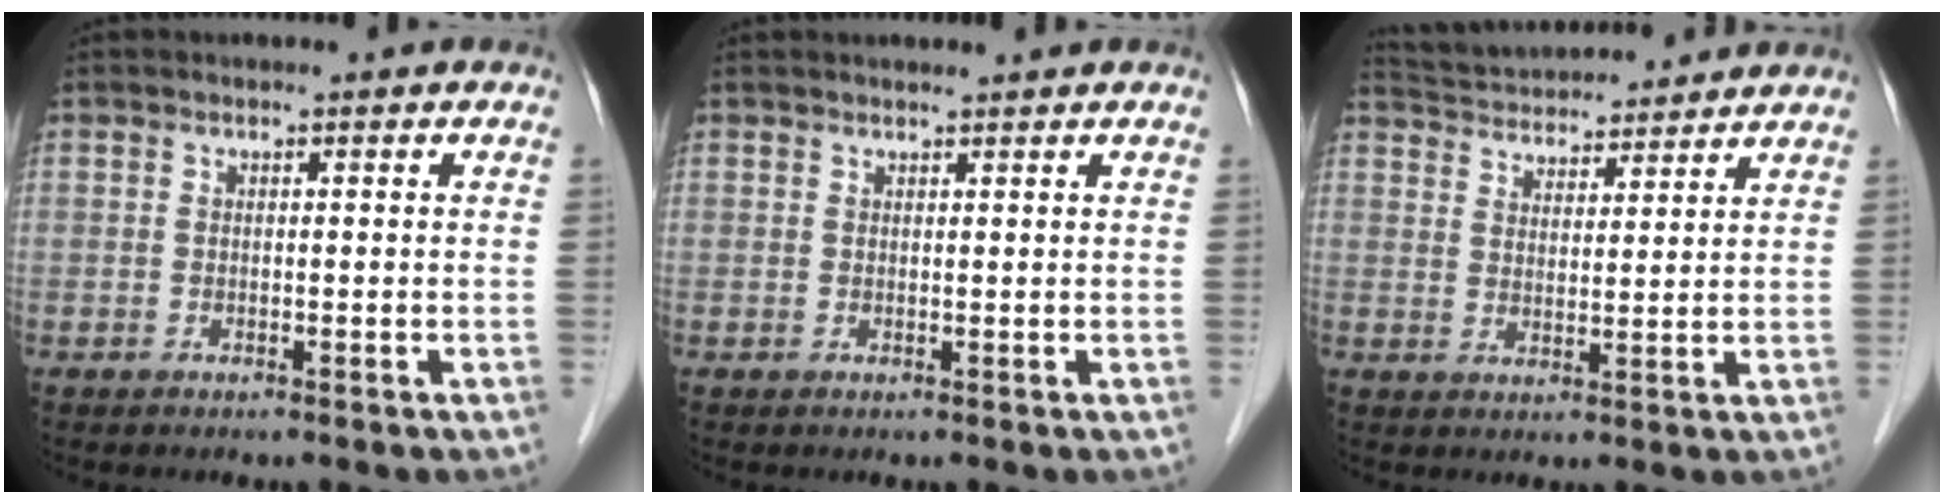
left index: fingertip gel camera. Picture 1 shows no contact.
{"total": 1.8, "force": [1.7, -0.2, 0.4], "torque": [-0.006, 0.010, 0.029]}
{"total": 12.6, "force": [12.0, 1.9, 3.3], "torque": [-0.062, 0.032, 0.189]}